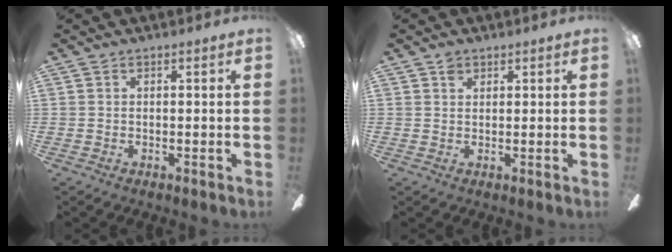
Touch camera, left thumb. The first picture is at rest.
{"total": 1.9, "force": [1.3, 1.2, 0.7], "torque": [-0.016, 0.000, 0.025]}